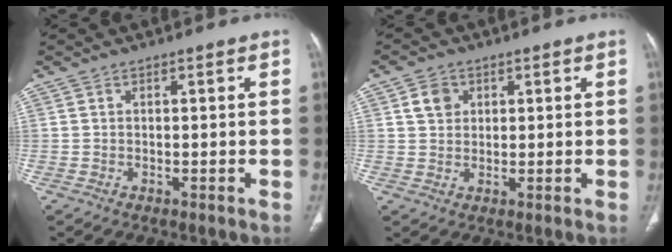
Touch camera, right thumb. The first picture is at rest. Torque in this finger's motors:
{"motor_torque": [-0.99, 0.39, 0.48, -0.11, 0.01]}